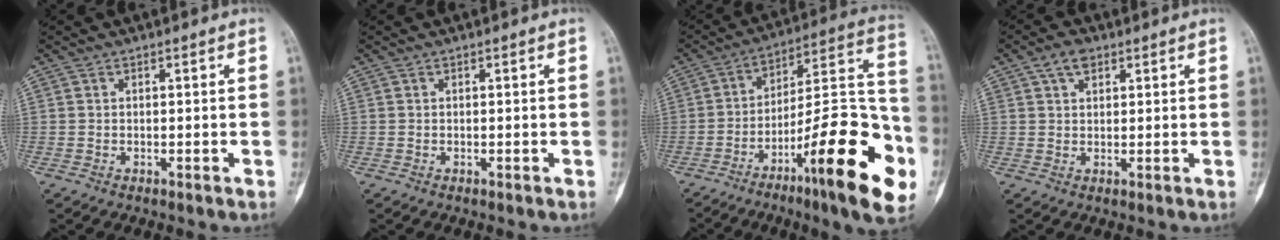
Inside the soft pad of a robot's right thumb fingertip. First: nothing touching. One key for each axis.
{"total": 0.0}
{"total": 26.3, "fx": -11.1, "fy": 6.0, "fz": 23.1, "tx": -0.307, "ty": 0.061, "tz": -0.165}
{"total": 3.7, "fx": 1.9, "fy": 2.2, "fz": 2.2, "tx": -0.028, "ty": 0.005, "tz": 0.034}